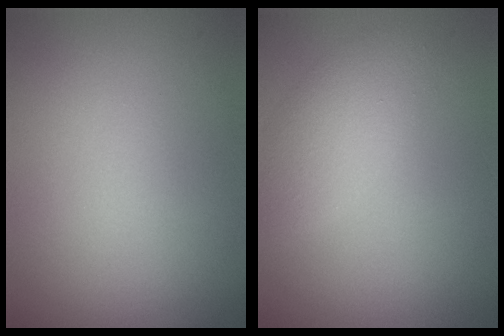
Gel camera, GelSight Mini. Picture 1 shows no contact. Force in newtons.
{"total": 3.2, "press": 3.2, "slide": 0.3}